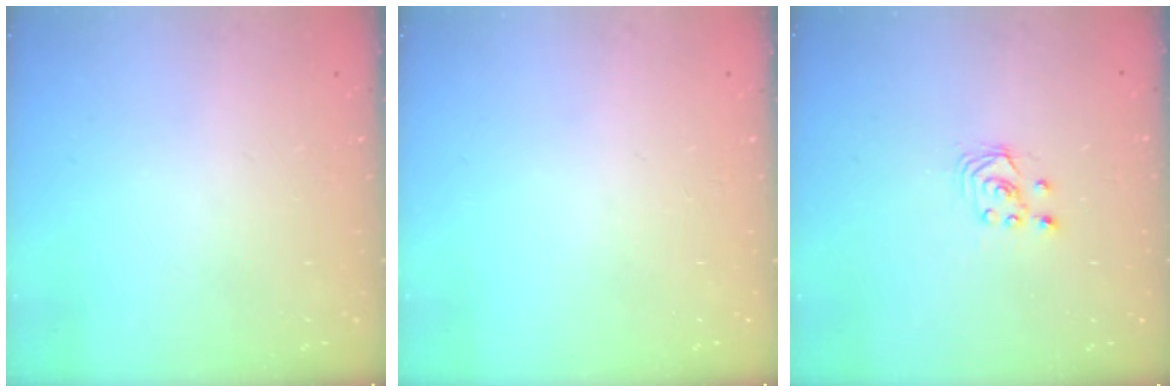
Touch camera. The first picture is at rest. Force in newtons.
{"total": 0.0}
{"total": 2.6, "press": 2.6, "slide": 0.3}